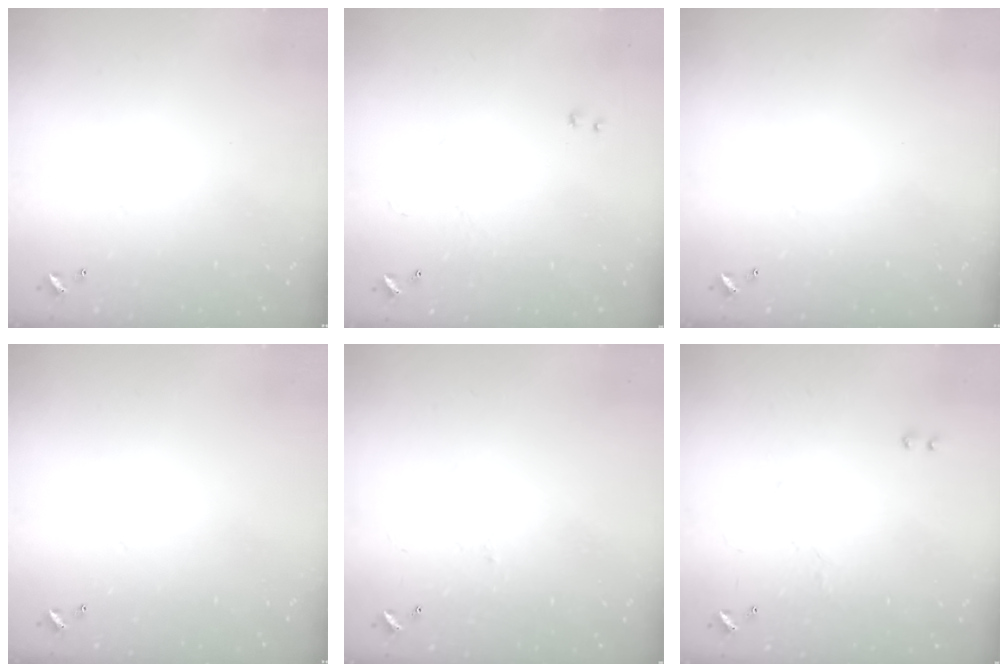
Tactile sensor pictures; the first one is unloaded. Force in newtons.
{"total": 1.0, "press": 0.9, "slide": 0.5}
{"total": 0.0}
{"total": 0.0}
{"total": 1.6, "press": 1.5, "slide": 0.5}
{"total": 1.2, "press": 0.8, "slide": 0.9}